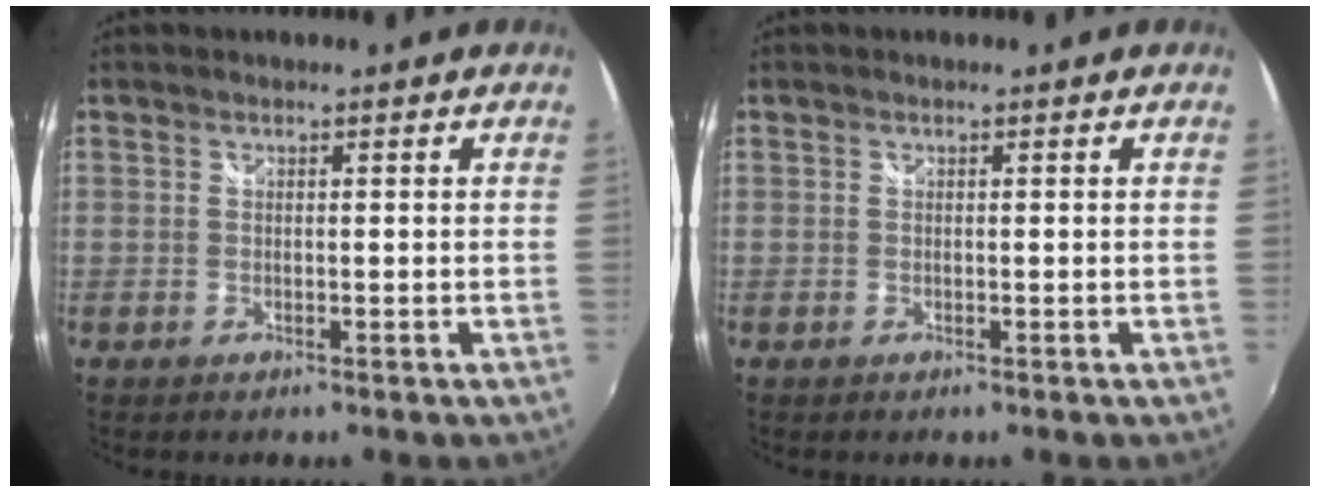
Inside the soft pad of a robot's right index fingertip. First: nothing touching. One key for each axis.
{"total": 0.0}